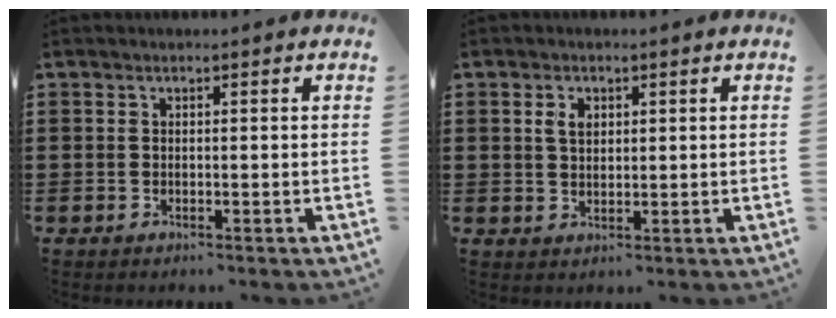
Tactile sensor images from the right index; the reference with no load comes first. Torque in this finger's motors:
{"motor_torque": [0.47, -0.36, 0.26, 0.06]}